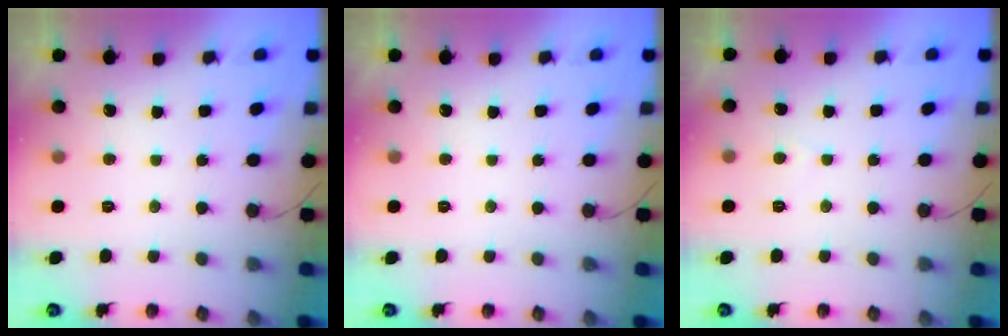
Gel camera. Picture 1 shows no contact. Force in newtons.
{"total": 0.0}
{"total": 1.0, "press": 1.0, "slide": 0.2}